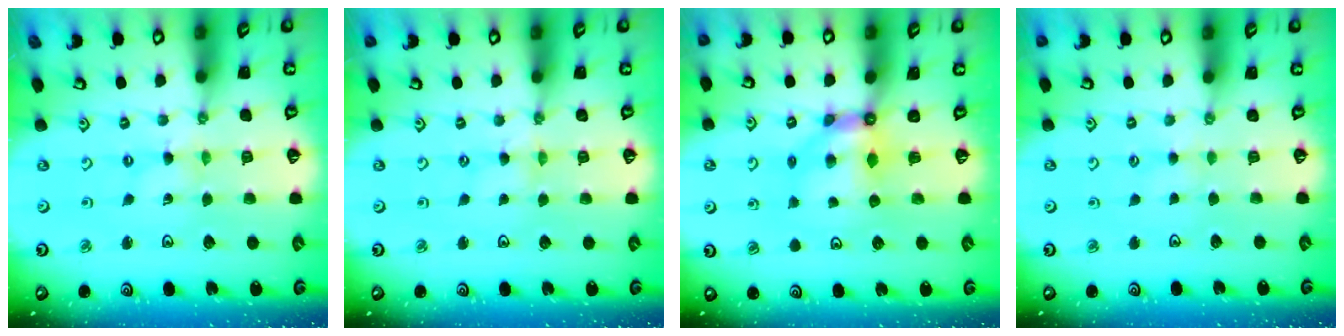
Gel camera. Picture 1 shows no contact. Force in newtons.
{"total": 0.6, "press": 0.6, "slide": 0.1}
{"total": 6.0, "press": 5.9, "slide": 0.4}
{"total": 1.7, "press": 1.7, "slide": 0.3}